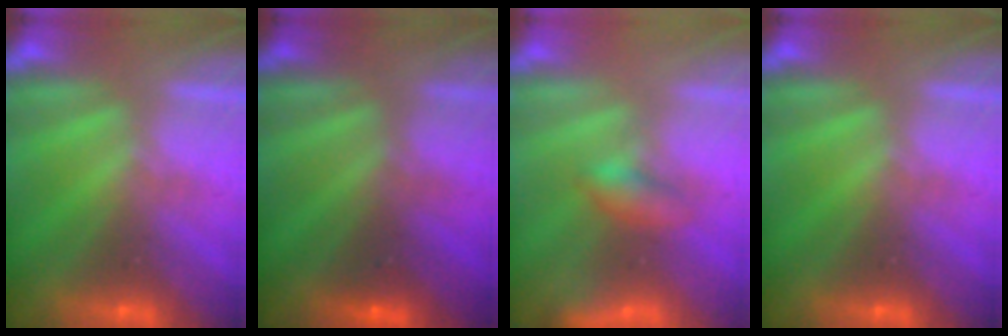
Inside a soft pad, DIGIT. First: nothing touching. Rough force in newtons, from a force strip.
{"total": 1.8}
{"total": 2.1}
{"total": 0.0}